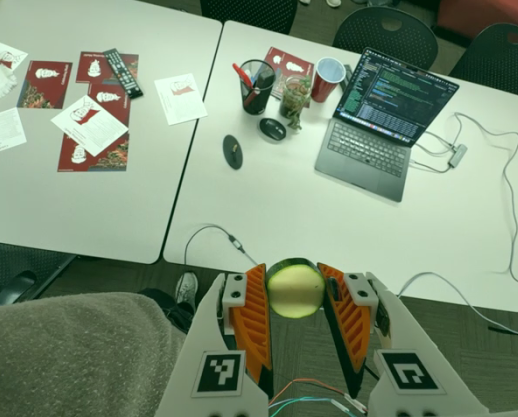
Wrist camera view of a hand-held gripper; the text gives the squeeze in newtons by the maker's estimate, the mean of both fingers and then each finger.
{"total": 11.7, "left": 11.7, "right": 11.8}